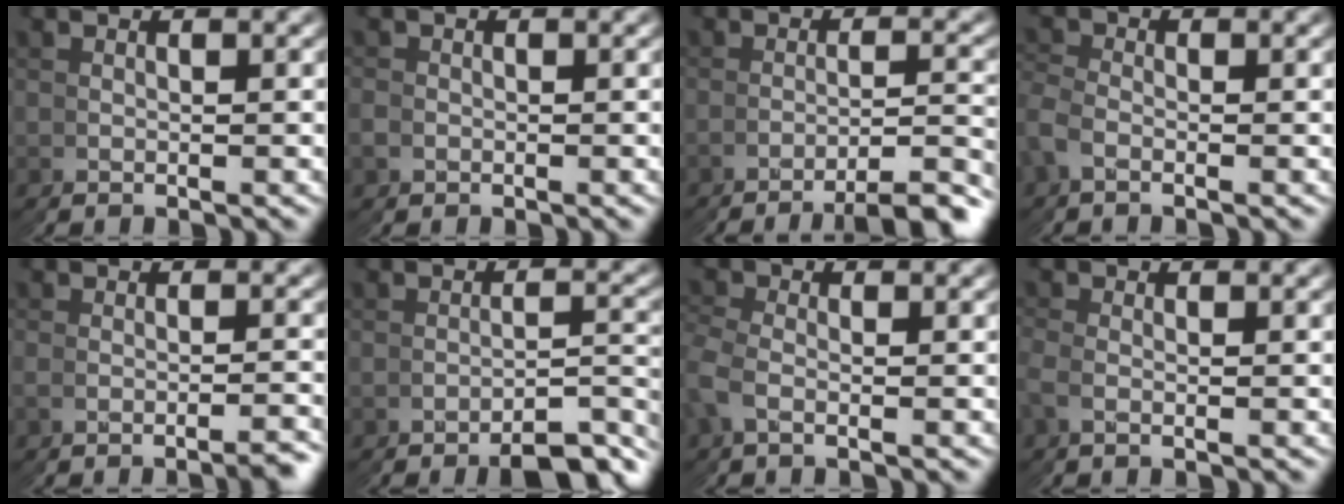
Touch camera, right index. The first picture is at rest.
{"total": 1.5, "force": [-0.3, 0.7, -1.3], "torque": [0.018, -0.005, -0.001]}
{"total": 4.5, "force": [-4.0, -2.0, 0.5], "torque": [0.011, 0.018, -0.070]}
{"total": 2.8, "force": [-1.0, -0.2, -2.6], "torque": [0.034, 0.002, -0.022]}
{"total": 2.5, "force": [-0.9, -2.0, -1.2], "torque": [0.022, 0.020, -0.024]}
{"total": 5.6, "force": [-5.4, 0.1, 1.4], "torque": [0.005, 0.005, -0.080]}
{"total": 2.4, "force": [0.3, -0.5, -2.3], "torque": [0.028, 0.005, 0.002]}
{"total": 2.0, "force": [-0.2, -1.5, -1.3], "torque": [0.016, 0.008, -0.011]}